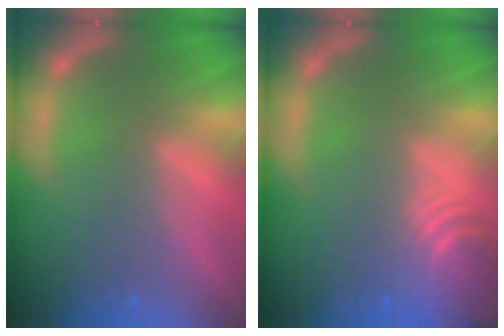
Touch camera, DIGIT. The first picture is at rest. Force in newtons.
{"total": 5.5}